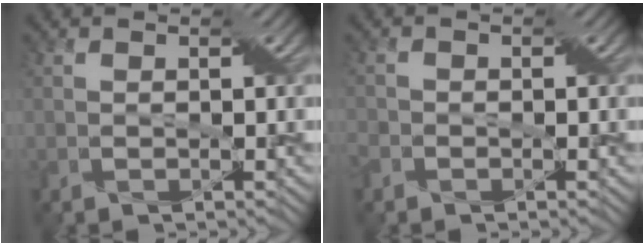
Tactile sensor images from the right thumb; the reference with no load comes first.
{"total": 1.6, "force": [-1.1, 1.1, 0.1], "torque": [-0.012, 0.001, -0.025]}